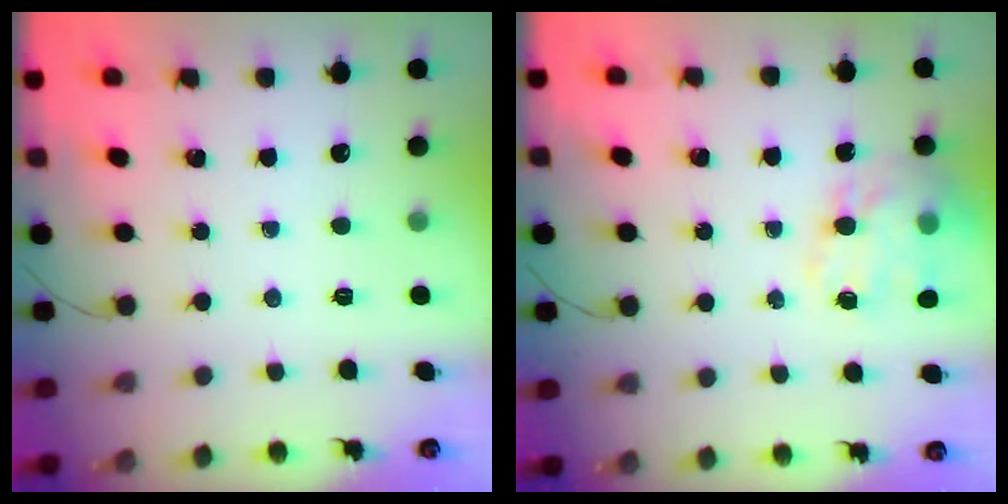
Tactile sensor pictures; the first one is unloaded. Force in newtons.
{"total": 16.4, "press": 16.0, "slide": 3.5}